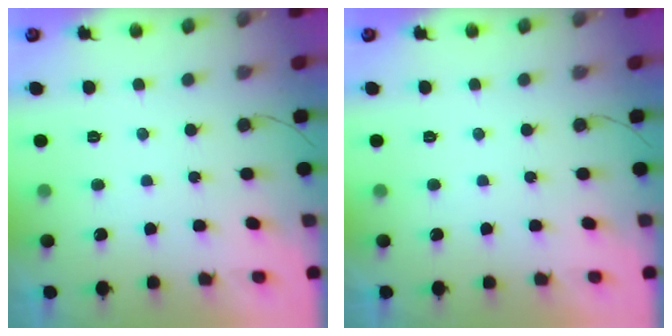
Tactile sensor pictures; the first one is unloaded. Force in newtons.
{"total": 0.0}